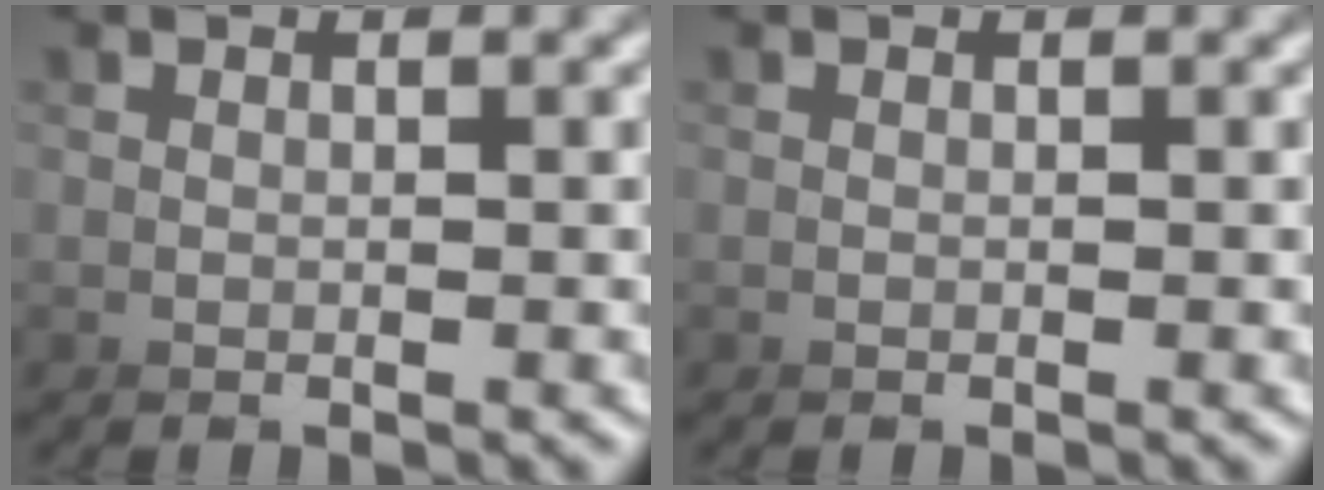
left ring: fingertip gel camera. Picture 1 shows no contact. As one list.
[{"total": 0.0}]